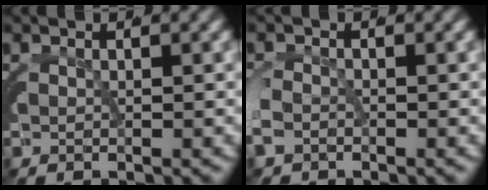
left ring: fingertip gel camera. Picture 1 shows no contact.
{"total": 2.0, "force": [-1.2, 1.5, 0.2], "torque": [-0.019, -0.001, -0.025]}